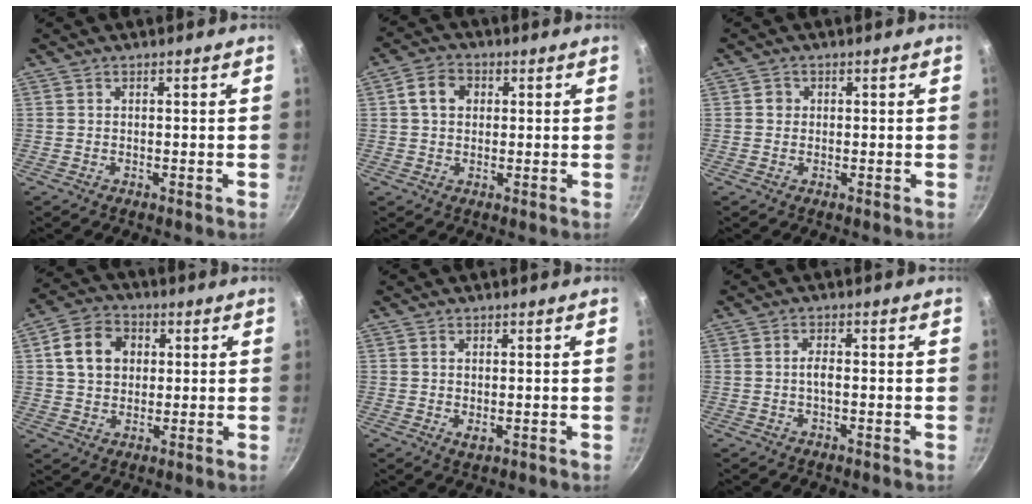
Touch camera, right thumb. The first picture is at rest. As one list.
[{"total": 5.5, "force": [1.1, 4.3, 3.1], "torque": [-0.039, 0.011, 0.012]}, {"total": 1.5, "force": [0.1, 1.5, 0.4], "torque": [0.000, 0.003, -0.001]}, {"total": 9.6, "force": [2.2, 7.7, 5.4], "torque": [-0.076, 0.012, 0.029]}, {"total": 1.5, "force": [0.2, 0.8, 1.3], "torque": [-0.022, -0.007, 0.005]}, {"total": 1.8, "force": [-0.3, 0.5, 1.7], "torque": [-0.041, 0.005, -0.007]}]